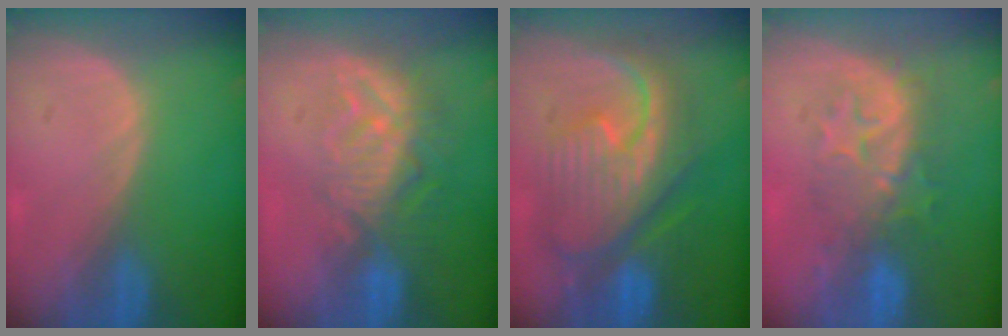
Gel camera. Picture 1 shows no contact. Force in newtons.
{"total": 9.3, "press": 8.1, "slide": 4.5}
{"total": 12.2, "press": 12.1, "slide": 1.4}
{"total": 8.4, "press": 8.2, "slide": 2.0}